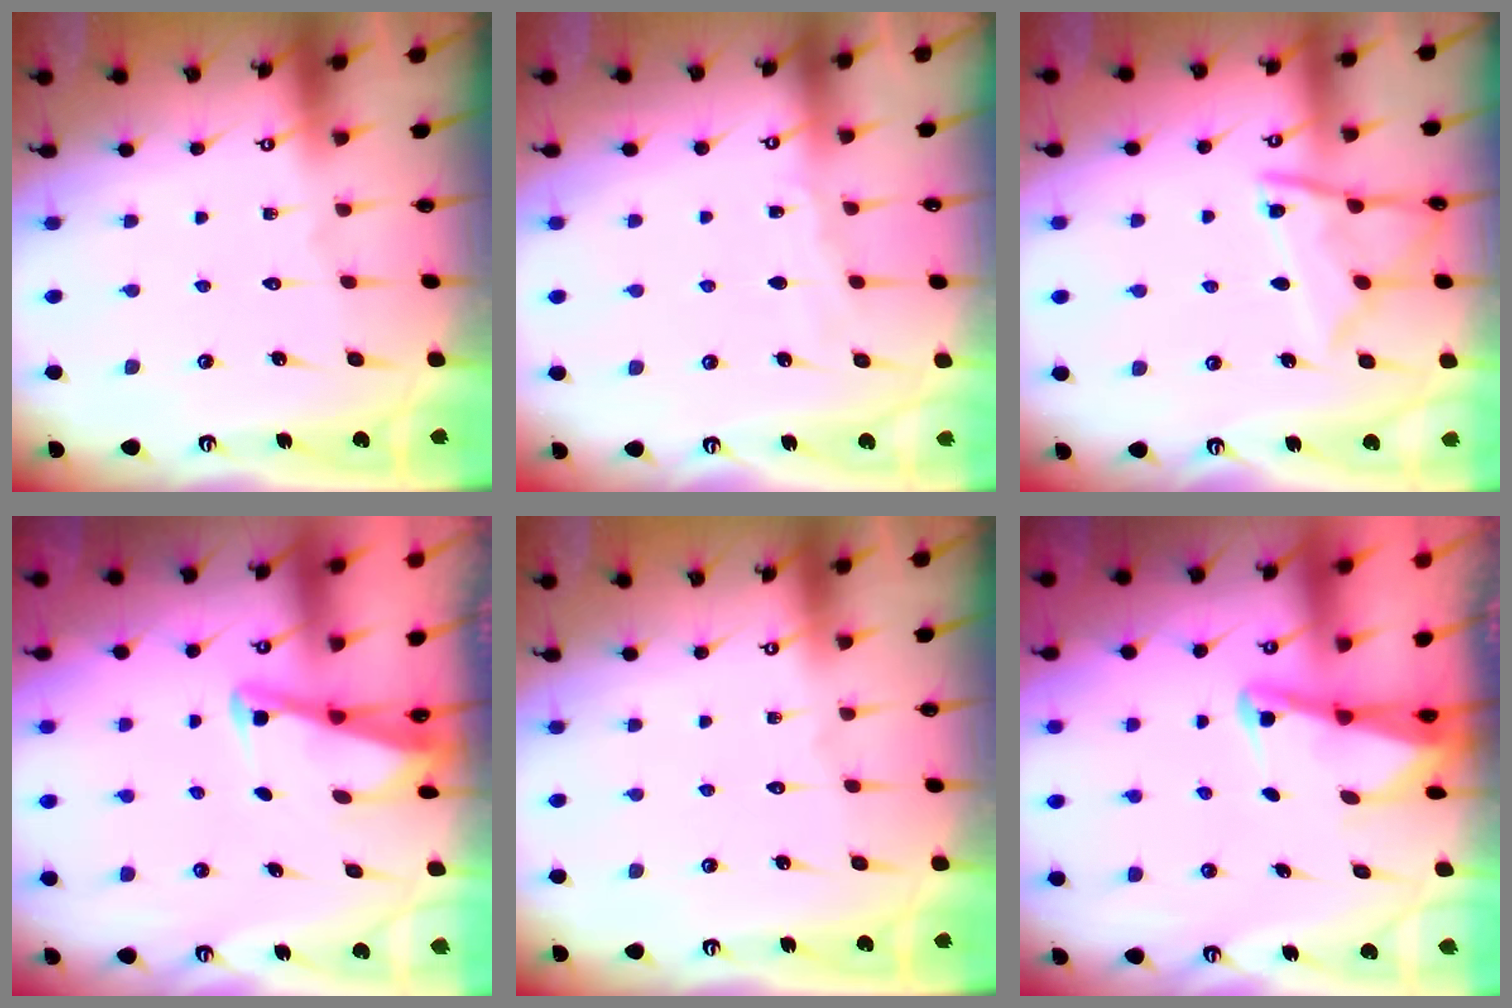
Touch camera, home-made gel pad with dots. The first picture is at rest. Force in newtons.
{"total": 4.5, "press": 4.4, "slide": 0.6}
{"total": 11.6, "press": 11.5, "slide": 1.1}
{"total": 2.8, "press": 2.8, "slide": 0.3}
{"total": 0.0}
{"total": 2.3, "press": 2.3, "slide": 0.3}